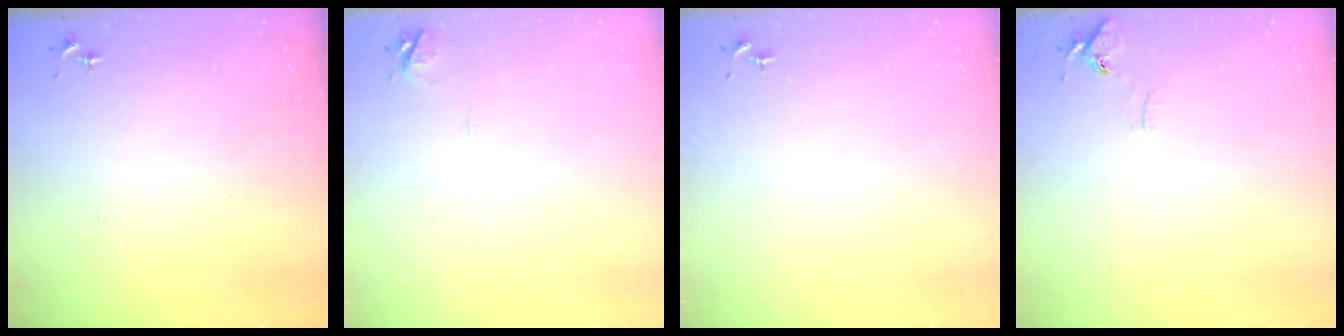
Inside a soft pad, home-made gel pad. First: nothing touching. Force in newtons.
{"total": 6.3, "press": 6.3, "slide": 0.7}
{"total": 0.0}
{"total": 6.2, "press": 6.1, "slide": 0.6}